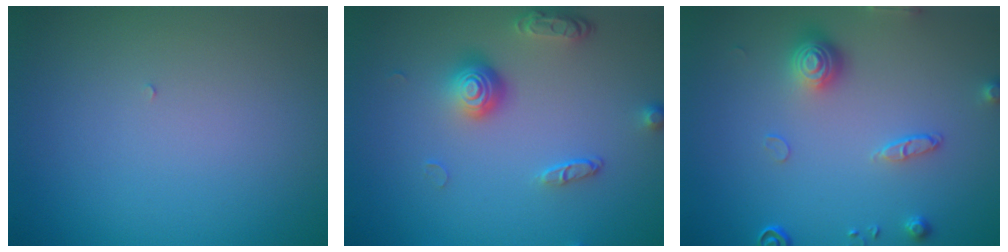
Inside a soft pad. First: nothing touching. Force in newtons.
{"total": 3.8, "press": 2.9, "slide": 2.6}
{"total": 3.2, "press": 2.8, "slide": 1.4}